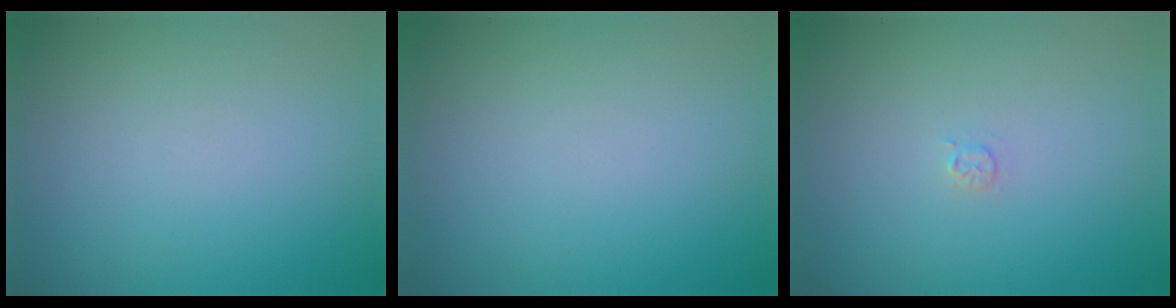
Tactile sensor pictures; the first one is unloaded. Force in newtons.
{"total": 0.0}
{"total": 0.7, "press": 0.7, "slide": 0.1}